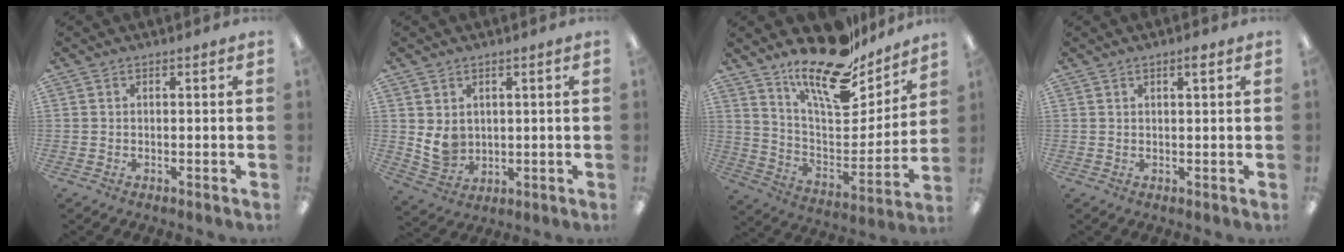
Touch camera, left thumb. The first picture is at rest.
{"total": 5.9, "force": [1.9, 4.9, 2.7], "torque": [-0.049, -0.010, 0.035]}
{"total": 19.6, "force": [15.9, 6.1, 9.7], "torque": [-0.168, -0.115, 0.273]}
{"total": 2.3, "force": [1.4, 0.3, 1.7], "torque": [-0.029, -0.001, 0.022]}